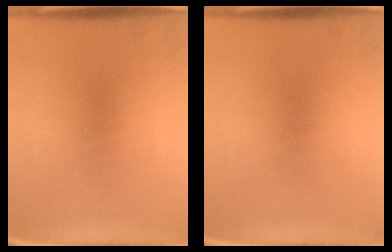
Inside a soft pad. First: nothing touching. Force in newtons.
{"total": 0.0}